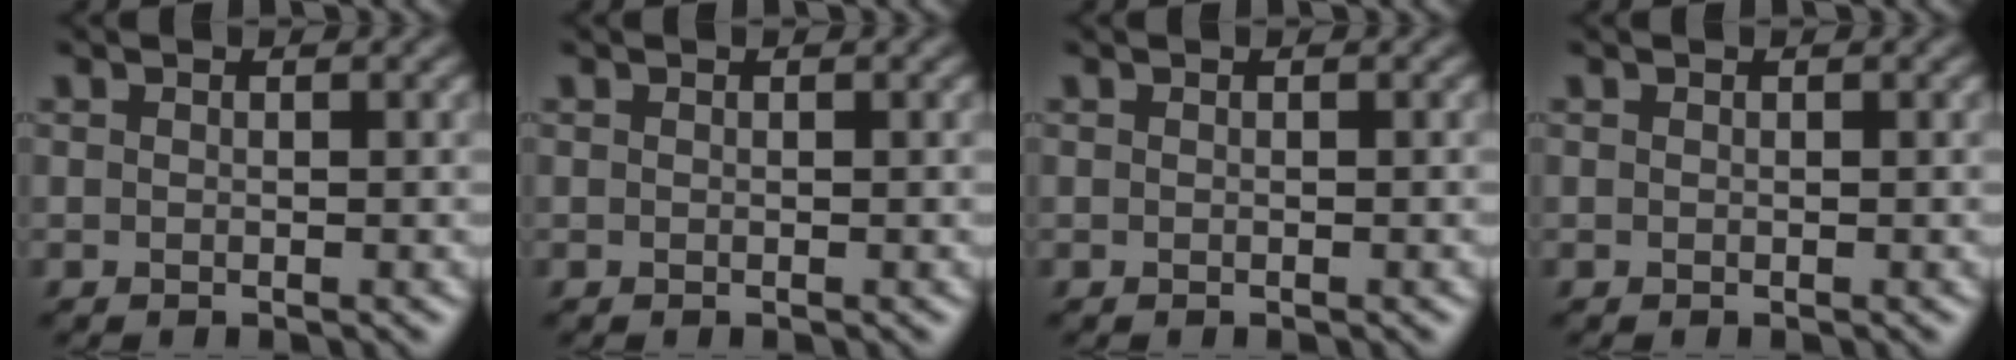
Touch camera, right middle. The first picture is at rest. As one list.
[{"total": 0.0}, {"total": 0.0}, {"total": 0.0}]